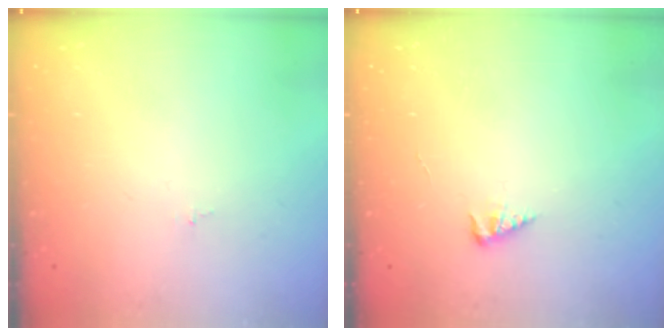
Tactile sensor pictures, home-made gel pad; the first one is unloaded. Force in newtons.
{"total": 2.9, "press": 2.9, "slide": 0.6}